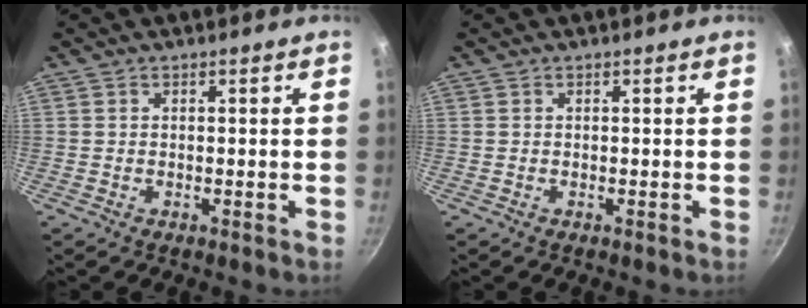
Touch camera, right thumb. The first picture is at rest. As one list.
[{"total": 0.0}]